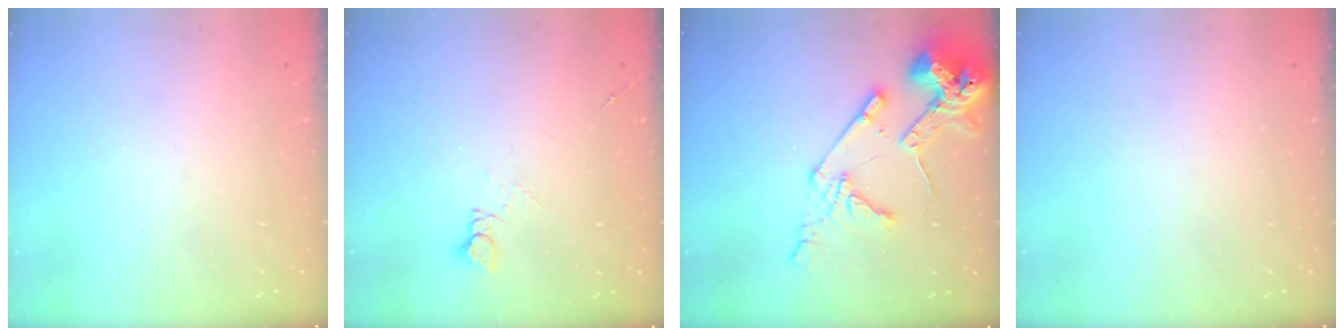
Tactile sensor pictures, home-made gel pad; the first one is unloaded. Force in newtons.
{"total": 3.7, "press": 3.7, "slide": 0.5}
{"total": 15.3, "press": 15.1, "slide": 2.1}
{"total": 0.0}